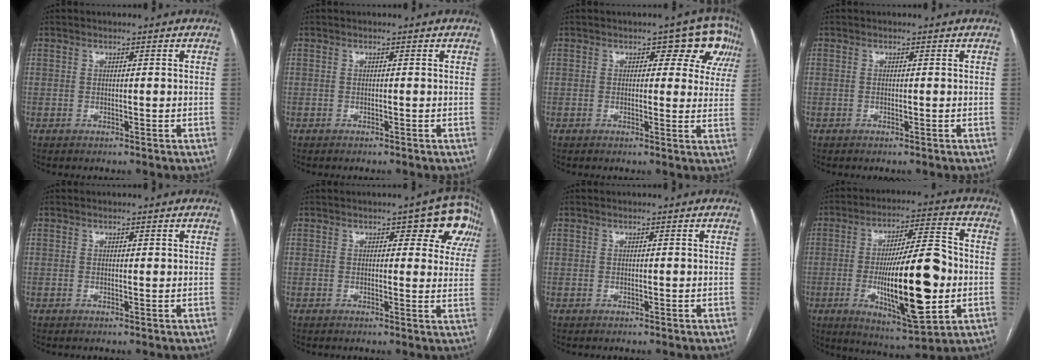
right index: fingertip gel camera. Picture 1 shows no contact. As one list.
[{"total": 0.0}, {"total": 6.8, "force": [3.0, 3.8, 4.8], "torque": [-0.033, 0.013, 0.019]}, {"total": 0.0}, {"total": 0.0}, {"total": 7.7, "force": [3.5, 3.2, 6.1], "torque": [-0.053, 0.009, 0.028]}, {"total": 0.0}, {"total": 19.2, "force": [-3.4, 3.5, 18.6], "torque": [-0.321, -0.007, -0.046]}]